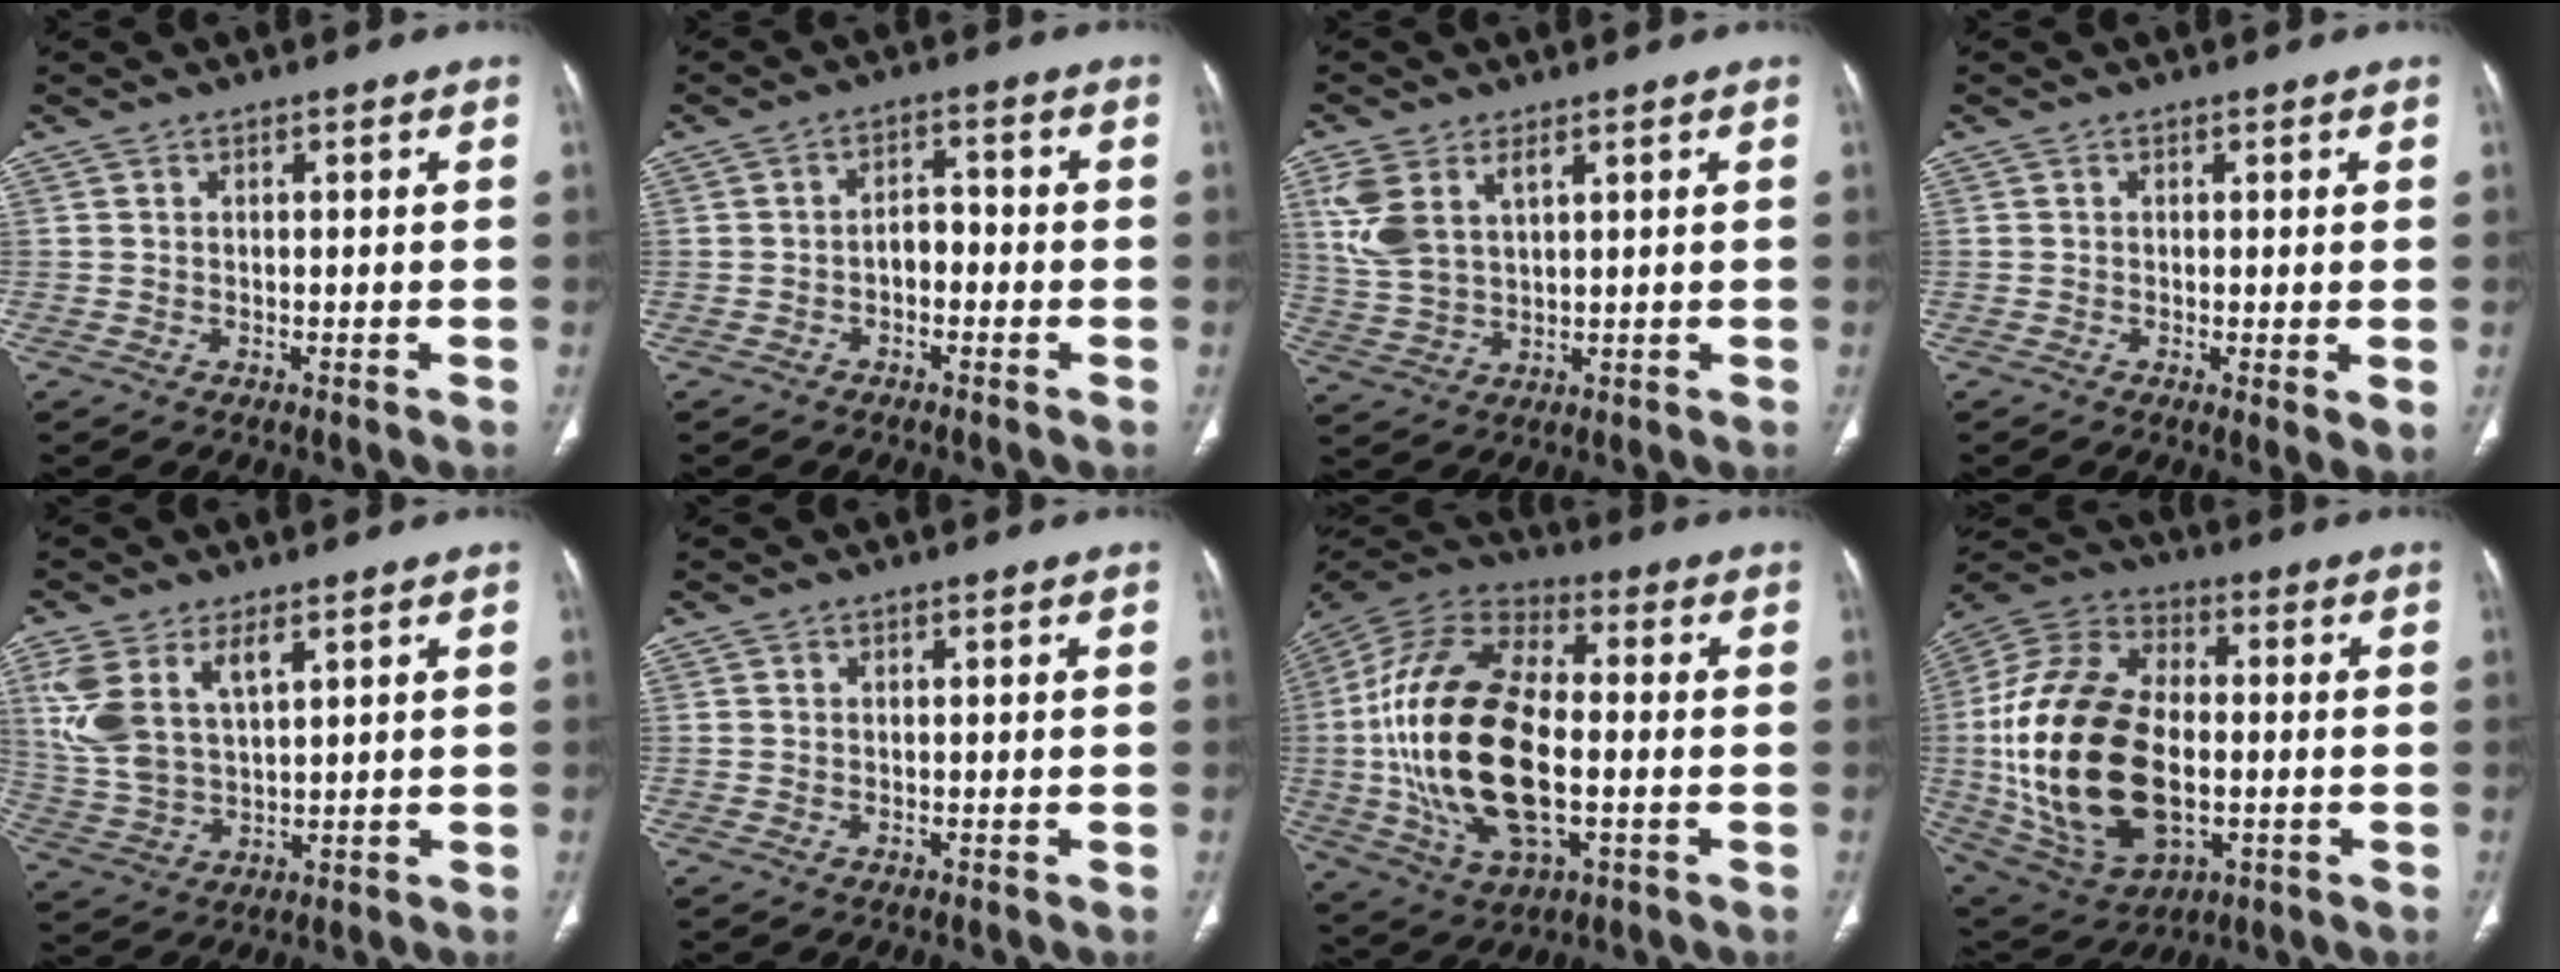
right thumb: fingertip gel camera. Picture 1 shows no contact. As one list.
[{"total": 3.3, "force": [-1.1, 2.1, 2.2], "torque": [-0.023, 0.021, -0.026]}, {"total": 8.6, "force": [3.7, 4.6, 6.2], "torque": [-0.137, -0.002, 0.084]}, {"total": 2.7, "force": [-0.2, 0.7, 2.6], "torque": [-0.046, -0.013, -0.007]}, {"total": 10.6, "force": [4.7, 5.2, 8.0], "torque": [-0.175, -0.009, 0.105]}, {"total": 0.0}, {"total": 26.3, "force": [-2.1, 13.4, 22.6], "torque": [-0.464, 0.008, -0.035]}, {"total": 28.3, "force": [-2.4, 16.8, 22.6], "torque": [-0.452, 0.004, -0.024]}]